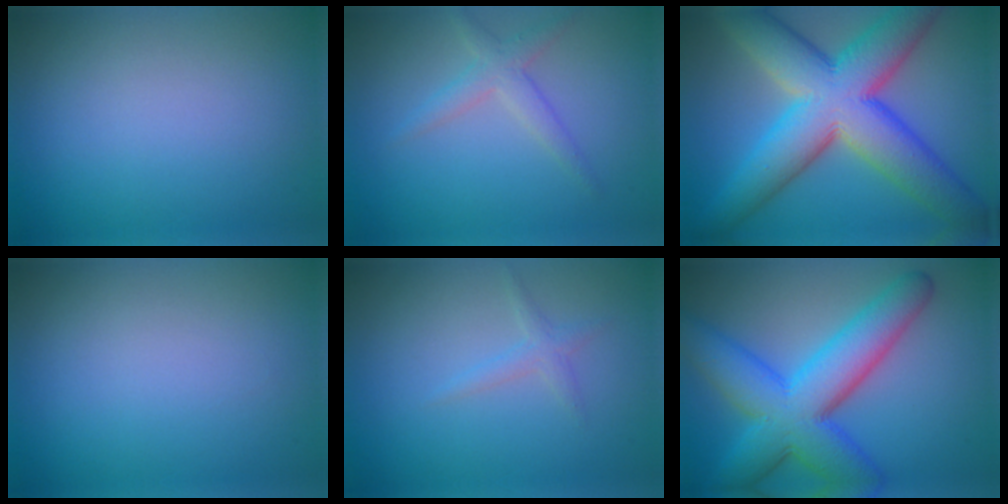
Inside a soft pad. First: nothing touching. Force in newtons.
{"total": 2.3, "press": 2.3, "slide": 0.1}
{"total": 13.3, "press": 13.3, "slide": 0.6}
{"total": 0.0}
{"total": 1.3, "press": 1.3, "slide": 0.1}
{"total": 10.0, "press": 10.0, "slide": 0.2}